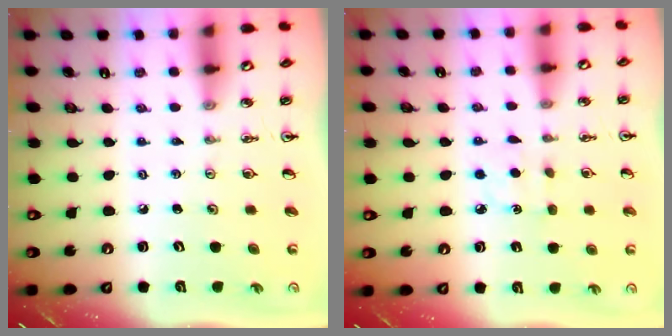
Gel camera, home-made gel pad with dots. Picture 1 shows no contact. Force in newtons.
{"total": 4.6, "press": 4.5, "slide": 0.6}